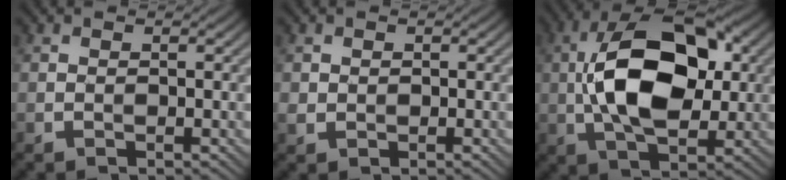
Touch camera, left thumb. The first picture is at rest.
{"total": 1.3, "force": [0.3, 1.2, 0.5], "torque": [-0.015, -0.003, 0.007]}
{"total": 14.4, "force": [0.4, 8.0, 11.9], "torque": [-0.216, 0.027, -0.003]}